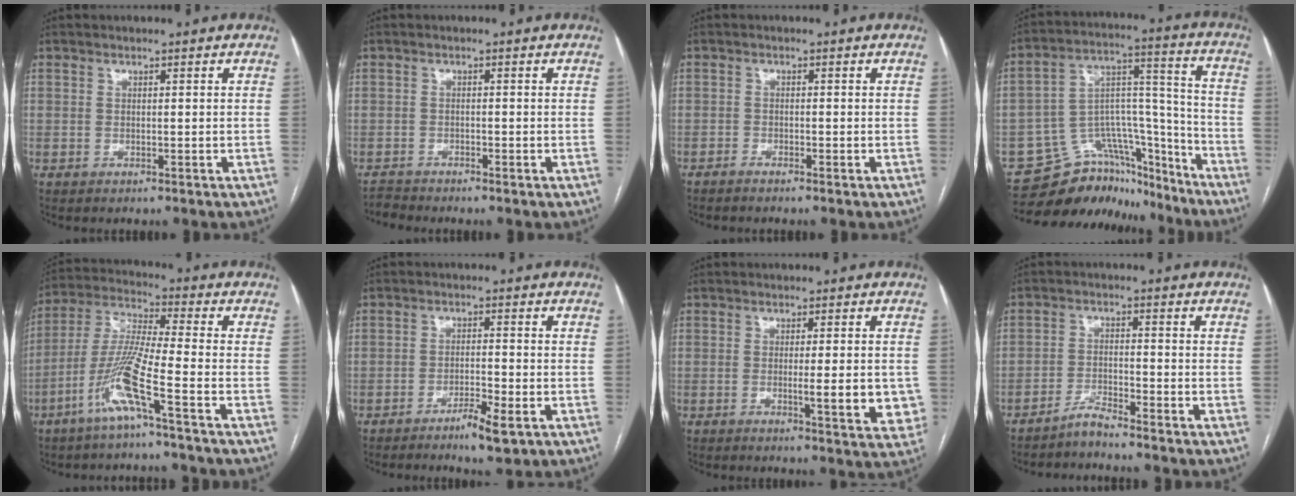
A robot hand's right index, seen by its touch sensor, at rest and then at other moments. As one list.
[{"total": 1.6, "force": [-1.5, -0.1, -0.6], "torque": [0.012, -0.011, -0.029]}, {"total": 0.9, "force": [-0.9, 0.0, 0.3], "torque": [-0.007, 0.000, -0.016]}, {"total": 17.2, "force": [-15.0, 7.4, 4.0], "torque": [-0.059, 0.073, -0.231]}, {"total": 10.8, "force": [-5.4, -0.8, 9.3], "torque": [-0.198, -0.007, -0.114]}, {"total": 4.8, "force": [-2.7, 0.7, 3.9], "torque": [-0.067, -0.003, -0.043]}, {"total": 7.1, "force": [-1.2, 1.4, 6.8], "torque": [-0.080, -0.010, -0.015]}, {"total": 2.9, "force": [-2.8, -0.4, 0.6], "torque": [-0.012, -0.012, -0.056]}]